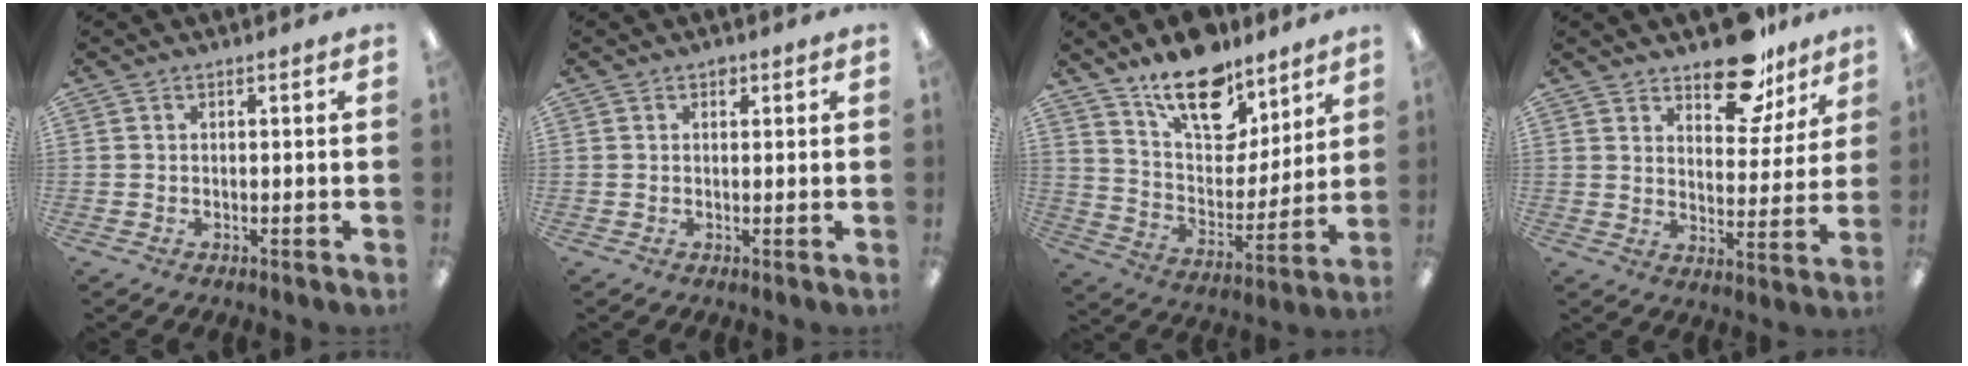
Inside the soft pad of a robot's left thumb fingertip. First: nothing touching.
{"total": 1.3, "force": [0.7, 0.8, 0.7], "torque": [-0.006, -0.001, 0.011]}
{"total": 17.8, "force": [12.9, 8.9, 8.4], "torque": [-0.135, -0.083, 0.230]}
{"total": 14.0, "force": [10.5, 6.7, 6.3], "torque": [-0.080, -0.068, 0.188]}